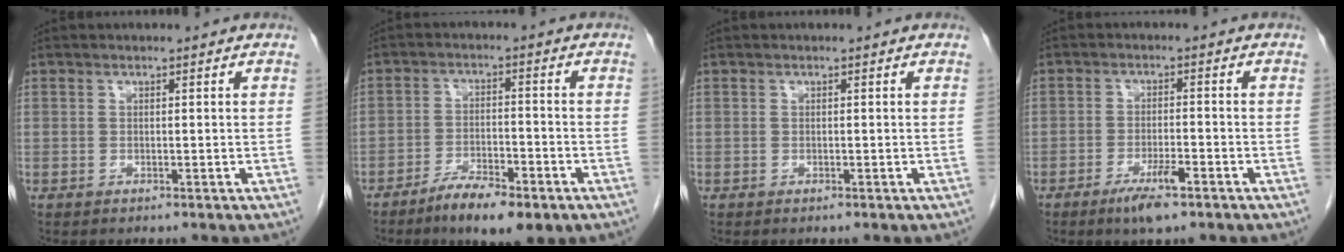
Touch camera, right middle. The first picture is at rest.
{"total": 7.9, "force": [-5.3, 1.9, 5.6], "torque": [-0.094, -0.007, -0.084]}
{"total": 0.0}
{"total": 4.8, "force": [-3.1, 0.8, 3.6], "torque": [-0.070, -0.005, -0.052]}